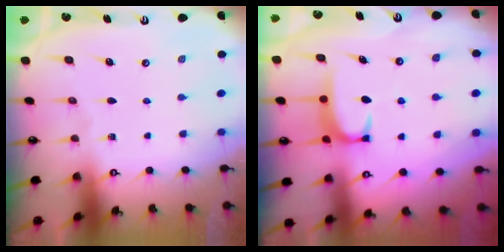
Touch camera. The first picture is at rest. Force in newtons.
{"total": 1.9, "press": 1.9, "slide": 0.5}